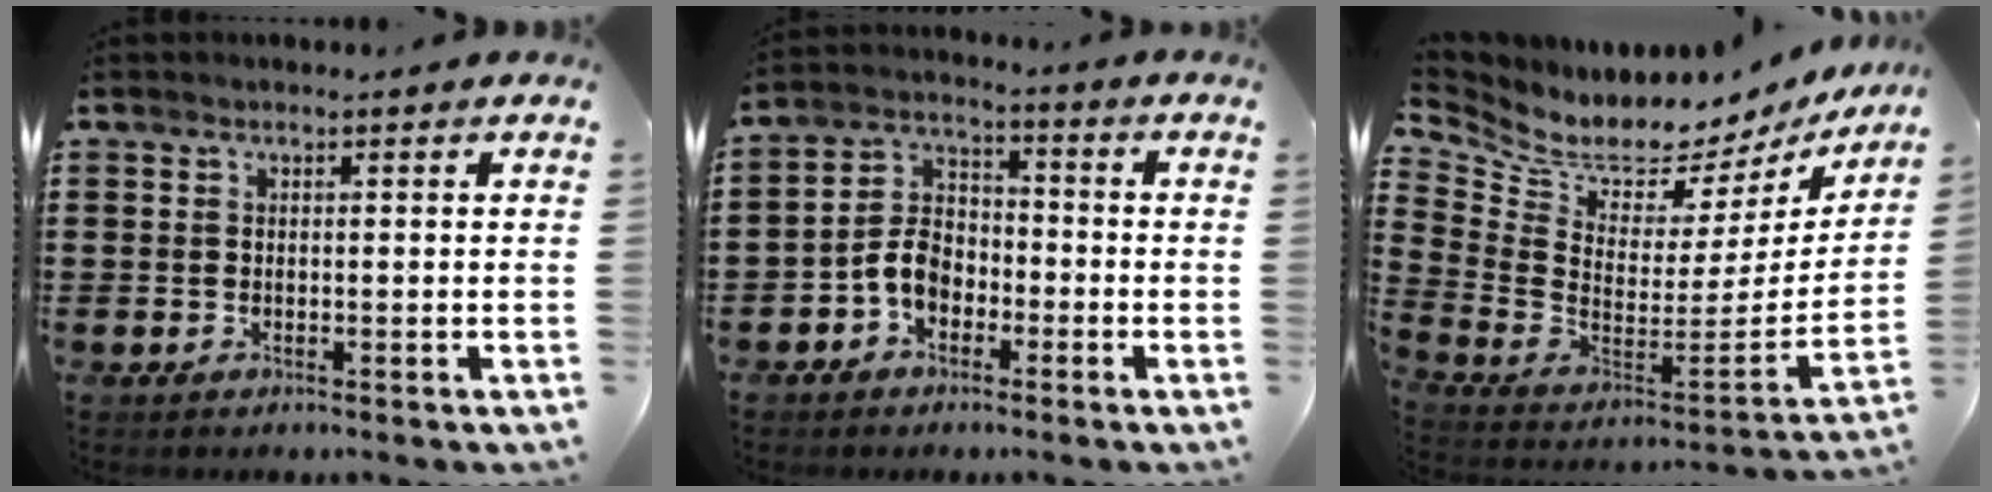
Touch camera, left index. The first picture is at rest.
{"total": 6.0, "force": [-3.0, 4.1, 3.3], "torque": [-0.082, 0.011, -0.064]}
{"total": 5.5, "force": [4.9, 2.1, 1.4], "torque": [-0.065, -0.055, 0.080]}